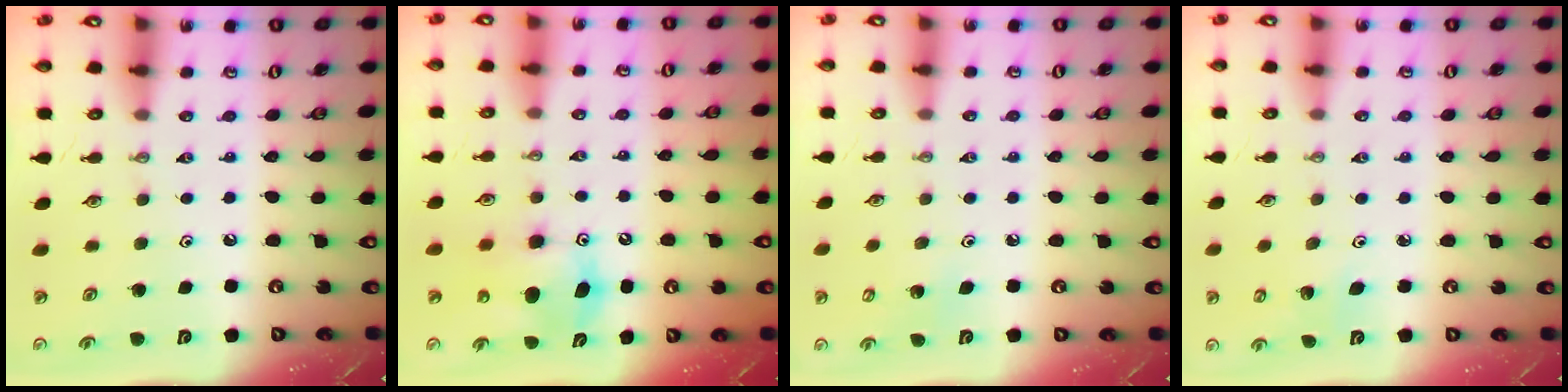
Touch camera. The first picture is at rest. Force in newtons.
{"total": 9.2, "press": 9.2, "slide": 0.2}
{"total": 4.2, "press": 4.2, "slide": 0.3}
{"total": 2.7, "press": 2.7, "slide": 0.3}